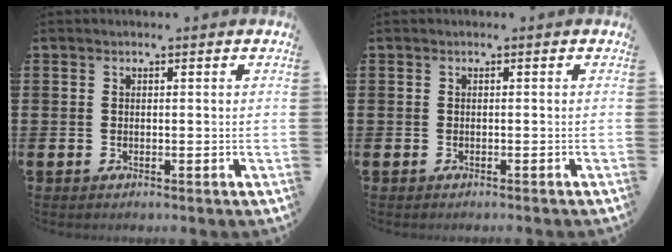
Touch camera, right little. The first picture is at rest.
{"total": 0.0}